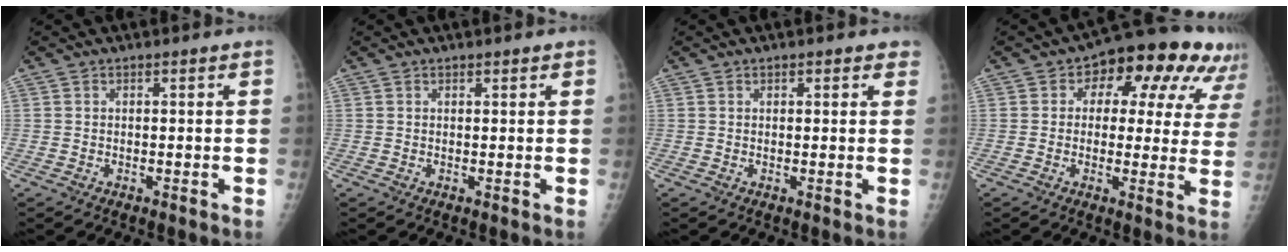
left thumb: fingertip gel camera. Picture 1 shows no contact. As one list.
[{"total": 0.6, "force": [0.5, 0.2, 0.3], "torque": [-0.002, -0.002, 0.007]}, {"total": 2.0, "force": [1.3, 1.0, 1.0], "torque": [0.005, -0.003, 0.010]}, {"total": 16.4, "force": [7.3, 9.7, 11.0], "torque": [-0.081, 0.005, 0.078]}]